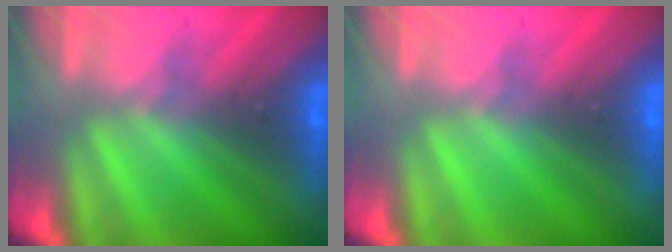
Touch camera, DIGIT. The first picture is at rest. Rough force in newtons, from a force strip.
{"total": 0.0}